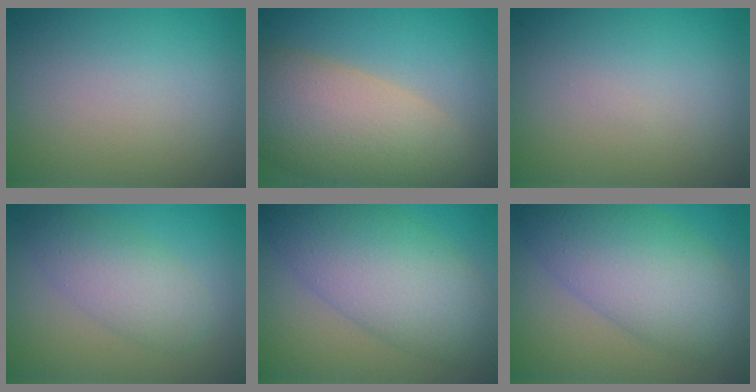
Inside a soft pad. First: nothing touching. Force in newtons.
{"total": 9.9, "press": 9.9, "slide": 1.0}
{"total": 0.0}
{"total": 3.7, "press": 3.7, "slide": 0.1}
{"total": 8.4, "press": 8.4, "slide": 0.2}
{"total": 8.5, "press": 8.5, "slide": 0.3}